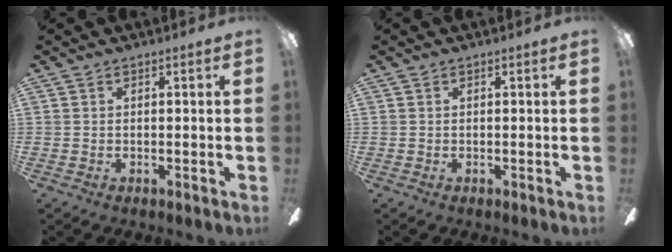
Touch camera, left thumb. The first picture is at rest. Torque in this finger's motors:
{"motor_torque": [-0.01, 0.01, -0.03, 0.09, 0.00]}